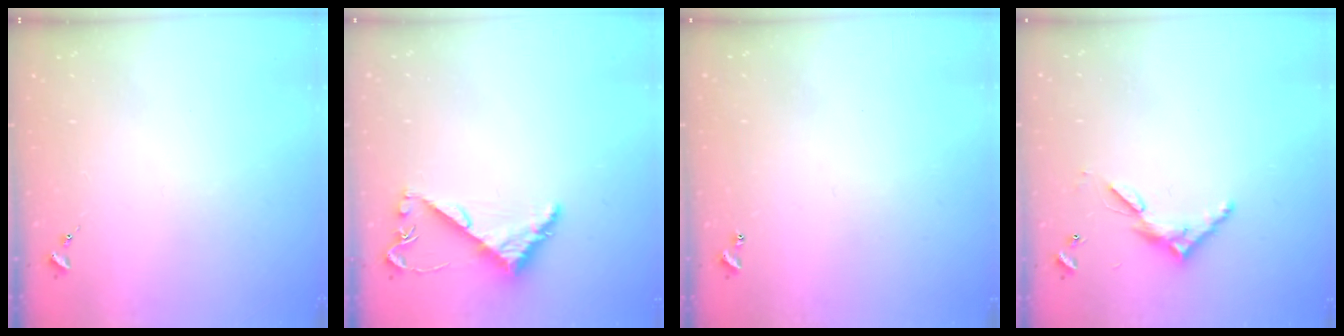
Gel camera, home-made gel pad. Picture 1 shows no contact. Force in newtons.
{"total": 5.2, "press": 5.2, "slide": 0.4}
{"total": 1.0, "press": 1.0, "slide": 0.2}
{"total": 7.4, "press": 7.4, "slide": 0.4}